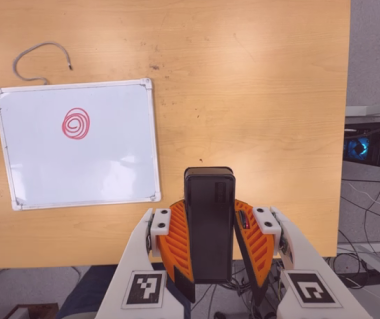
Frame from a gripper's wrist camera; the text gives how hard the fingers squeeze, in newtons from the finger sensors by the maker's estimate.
{"total": 9.0, "left": 7.7, "right": 10.2}